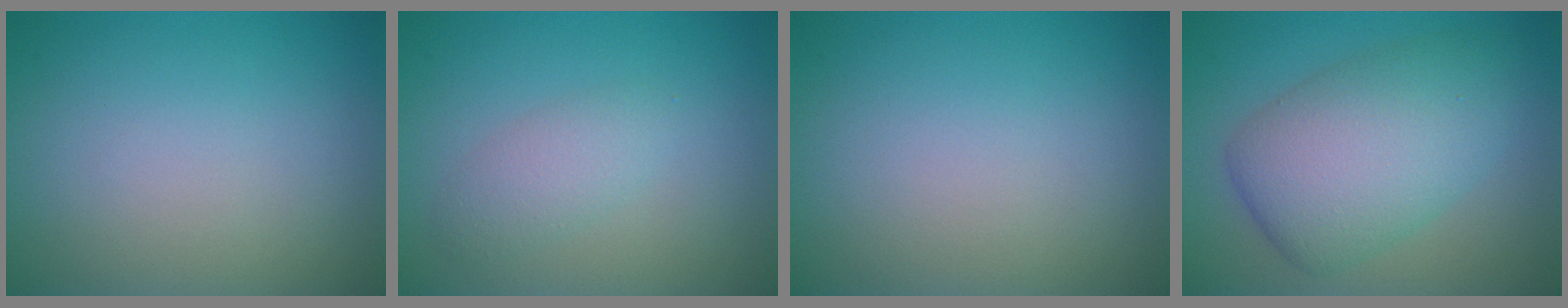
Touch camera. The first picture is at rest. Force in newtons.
{"total": 2.0, "press": 2.0, "slide": 0.1}
{"total": 0.0}
{"total": 7.8, "press": 7.8, "slide": 0.0}